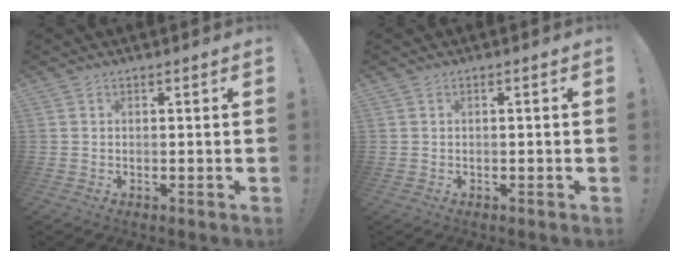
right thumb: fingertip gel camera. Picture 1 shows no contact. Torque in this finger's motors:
{"motor_torque": [-0.01, -0.08, -0.24, 0.16, 0.00]}